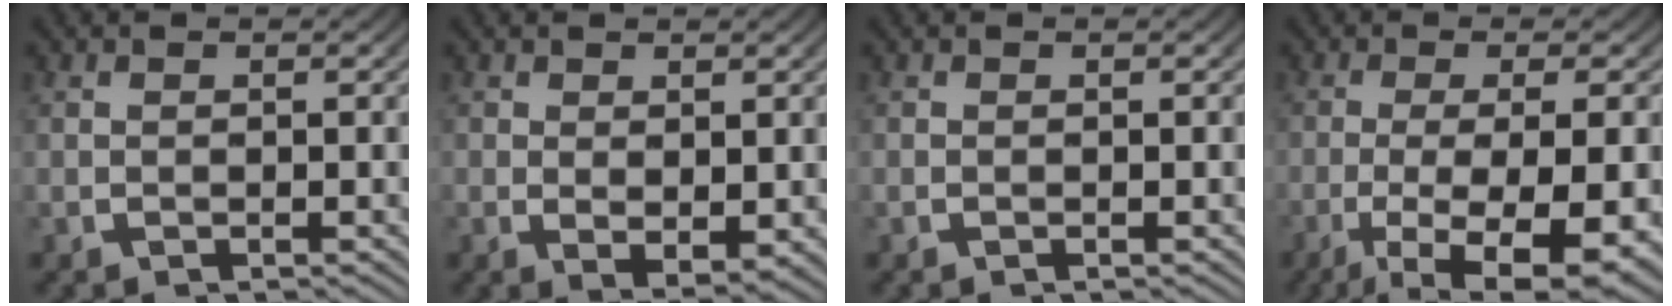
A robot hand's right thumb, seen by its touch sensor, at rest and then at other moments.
{"total": 2.6, "force": [0.0, 1.8, 1.9], "torque": [-0.033, -0.012, 0.005]}
{"total": 0.0}
{"total": 10.7, "force": [-3.9, 4.6, 8.8], "torque": [-0.157, -0.036, -0.042]}